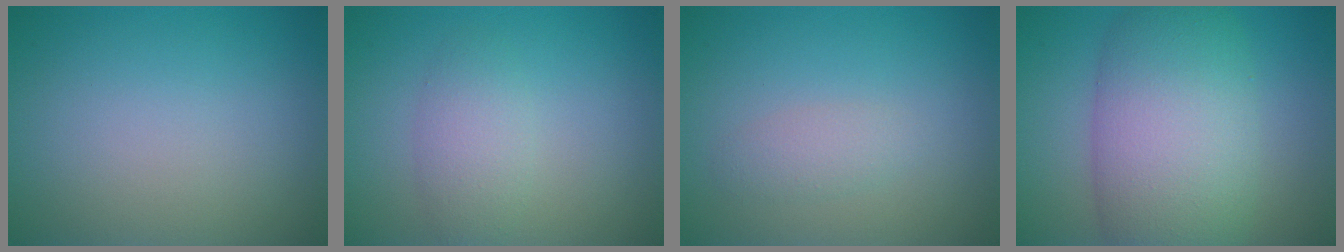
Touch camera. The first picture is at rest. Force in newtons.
{"total": 2.6, "press": 2.6, "slide": 0.1}
{"total": 1.4, "press": 1.4, "slide": 0.1}
{"total": 10.1, "press": 10.1, "slide": 0.2}